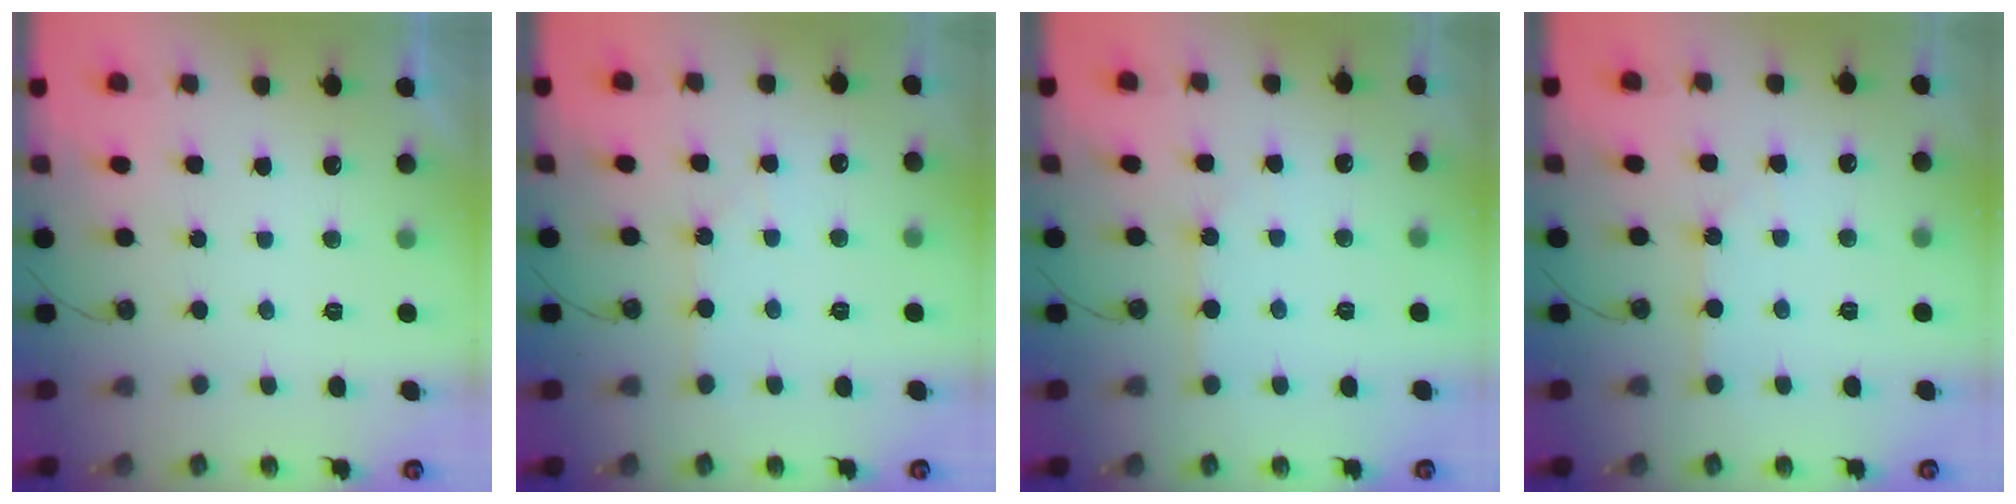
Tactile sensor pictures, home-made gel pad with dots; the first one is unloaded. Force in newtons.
{"total": 1.6, "press": 1.6, "slide": 0.3}
{"total": 2.9, "press": 2.9, "slide": 0.4}
{"total": 1.3, "press": 1.2, "slide": 0.2}